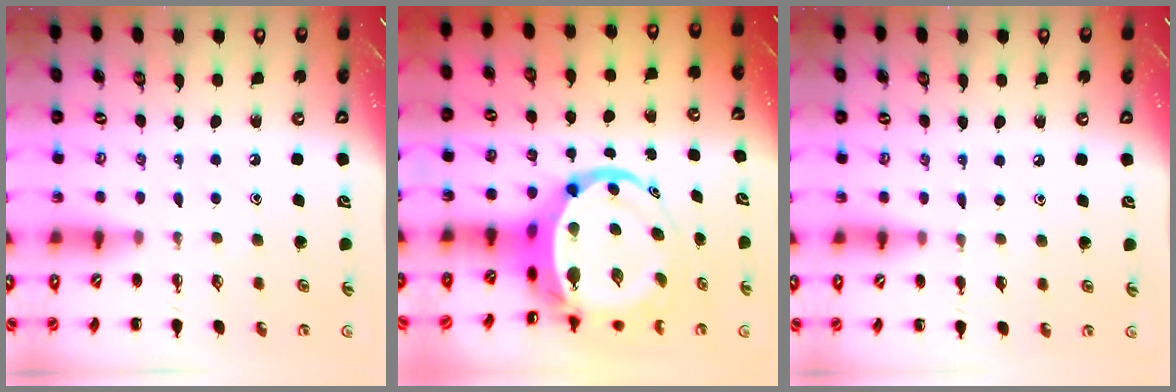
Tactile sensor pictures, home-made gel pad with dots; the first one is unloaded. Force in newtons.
{"total": 11.8, "press": 11.4, "slide": 3.3}
{"total": 3.8, "press": 3.4, "slide": 1.6}